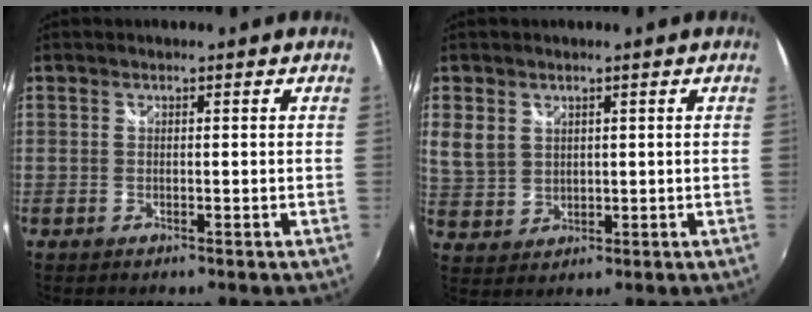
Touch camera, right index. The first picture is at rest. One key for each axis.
{"total": 5.6, "fx": 2.2, "fy": 4.4, "fz": 2.7, "tx": -0.056, "ty": 0.008, "tz": 0.053}